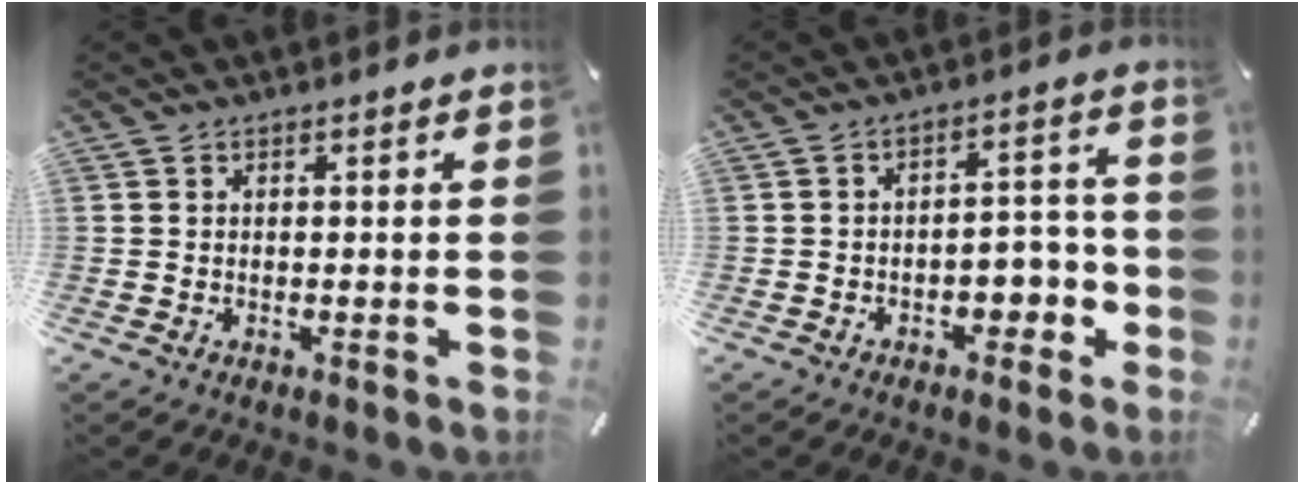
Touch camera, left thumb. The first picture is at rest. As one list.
[{"total": 6.5, "force": [-2.6, 4.3, 4.1], "torque": [-0.042, 0.007, -0.049]}]